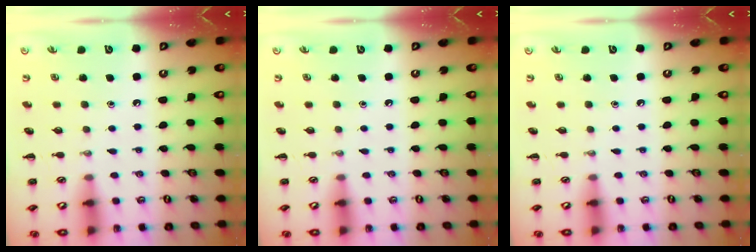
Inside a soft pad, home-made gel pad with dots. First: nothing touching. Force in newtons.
{"total": 0.0}
{"total": 0.0}